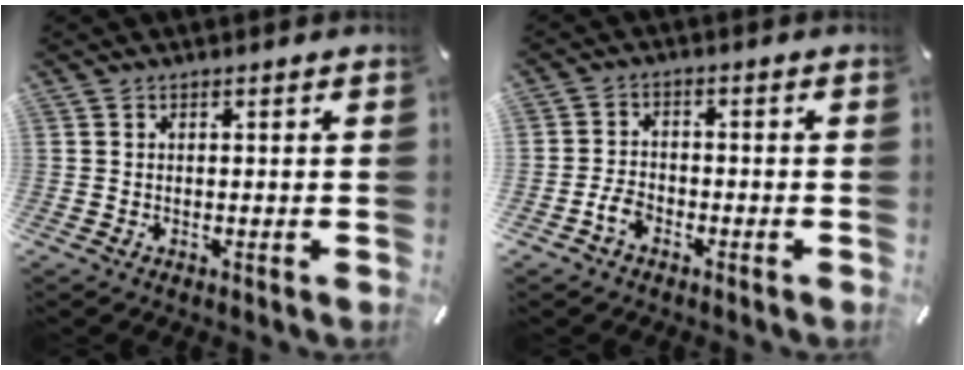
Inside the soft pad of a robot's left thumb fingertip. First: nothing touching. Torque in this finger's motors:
{"motor_torque": [1.15, 2.84, -0.21, 0.03, 0.00]}